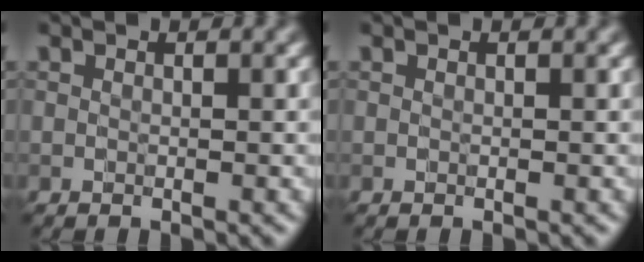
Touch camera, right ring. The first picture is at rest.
{"total": 0.0}